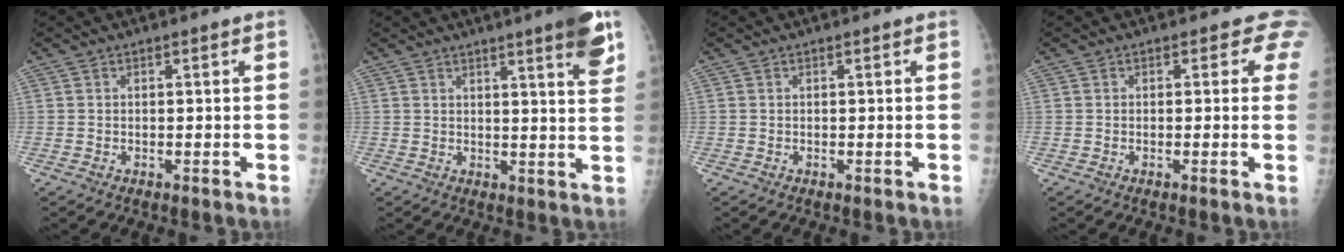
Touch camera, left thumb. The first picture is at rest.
{"total": 7.9, "force": [4.7, 0.6, 6.3], "torque": [-0.074, -0.023, 0.058]}
{"total": 0.0}
{"total": 2.8, "force": [1.8, 2.0, 0.8], "torque": [0.021, -0.005, -0.004]}